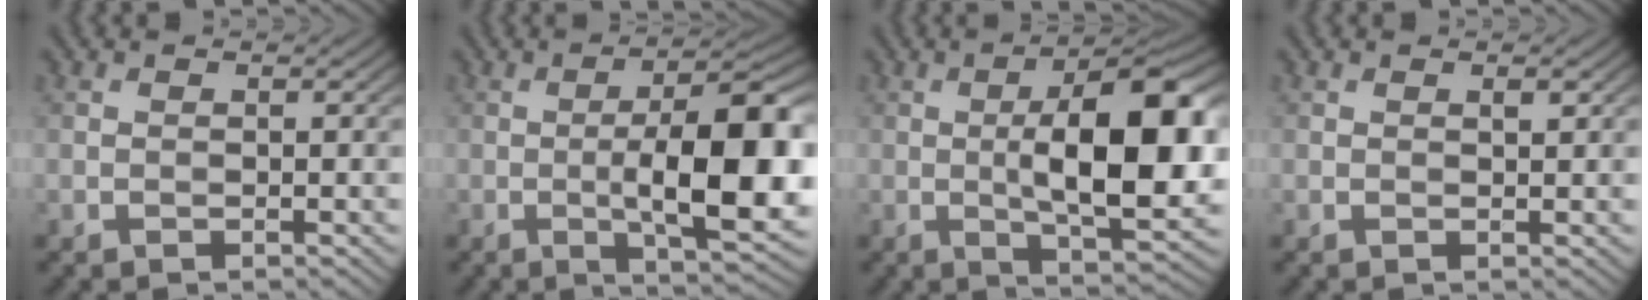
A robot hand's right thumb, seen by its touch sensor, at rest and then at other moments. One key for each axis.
{"total": 13.2, "fx": -1.7, "fy": 3.9, "fz": 12.5, "tx": -0.183, "ty": 0.005, "tz": -0.027}
{"total": 13.9, "fx": 0.0, "fy": 4.8, "fz": 13.0, "tx": -0.185, "ty": 0.009, "tz": -0.003}
{"total": 0.7, "fx": 0.4, "fy": 0.2, "fz": 0.6, "tx": -0.008, "ty": -0.002, "tz": 0.006}